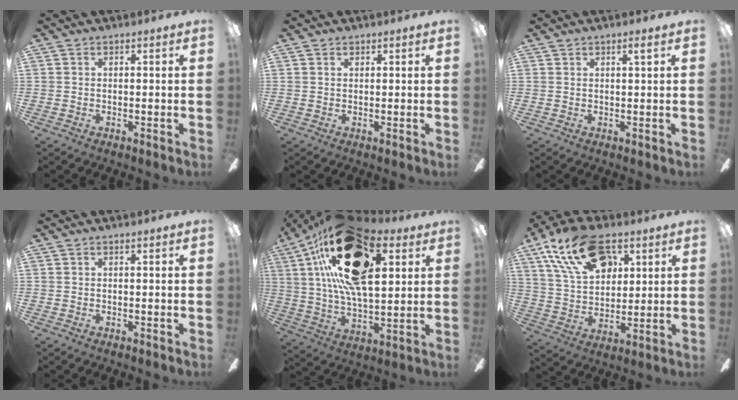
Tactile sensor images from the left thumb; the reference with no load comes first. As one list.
[{"total": 0.9, "force": [0.7, 0.5, 0.2], "torque": [-0.005, 0.001, 0.012]}, {"total": 1.4, "force": [1.1, 0.0, 0.8], "torque": [-0.019, -0.002, 0.019]}, {"total": 0.0}, {"total": 27.9, "force": [11.3, 14.0, 21.3], "torque": [-0.398, -0.030, 0.188]}, {"total": 20.9, "force": [10.3, 12.5, 13.2], "torque": [-0.241, -0.024, 0.184]}]